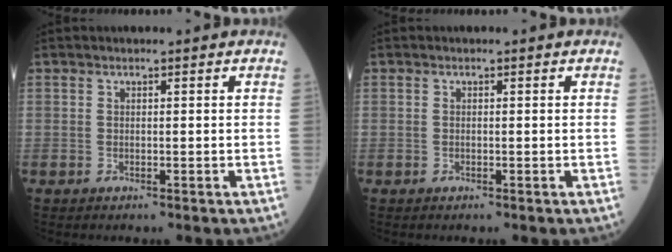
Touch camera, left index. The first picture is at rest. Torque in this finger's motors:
{"motor_torque": [-0.03, 0.01, 0.02, 0.01]}